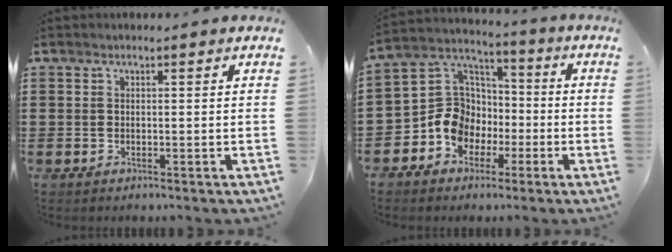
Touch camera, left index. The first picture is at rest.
{"total": 9.7, "force": [-3.0, 8.7, 3.1], "torque": [-0.109, 0.006, -0.059]}